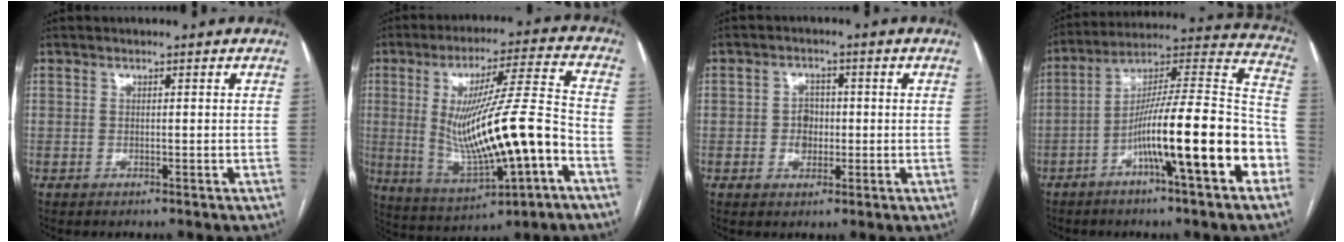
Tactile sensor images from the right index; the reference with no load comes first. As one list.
[{"total": 18.3, "force": [-3.2, 1.6, 17.9], "torque": [-0.327, -0.003, -0.041]}, {"total": 3.4, "force": [-0.4, 2.7, 2.0], "torque": [-0.027, 0.008, -0.004]}, {"total": 20.0, "force": [-7.7, 1.6, 18.4], "torque": [-0.261, 0.019, -0.124]}]